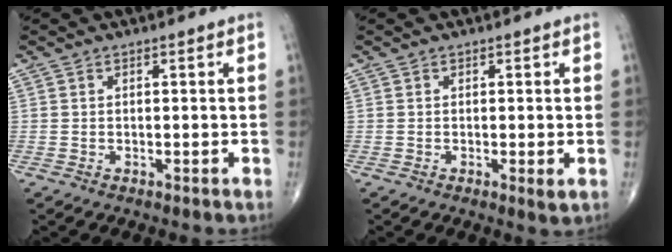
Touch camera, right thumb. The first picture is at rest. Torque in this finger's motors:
{"motor_torque": [-0.41, -0.10, -0.10, -0.06, 0.00]}